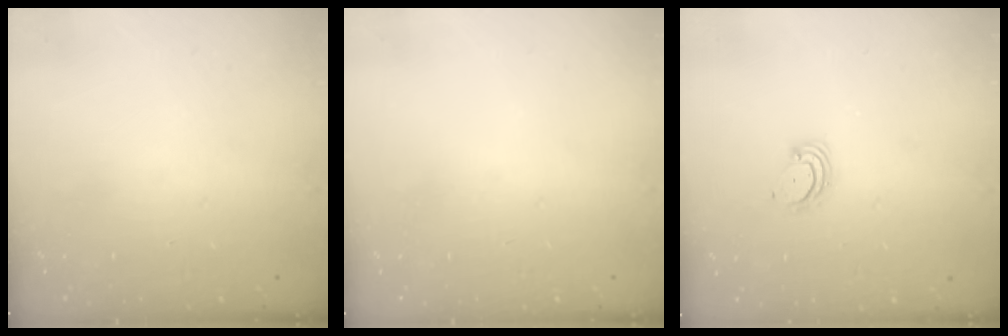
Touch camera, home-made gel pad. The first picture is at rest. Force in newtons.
{"total": 0.0}
{"total": 3.2, "press": 3.2, "slide": 0.3}